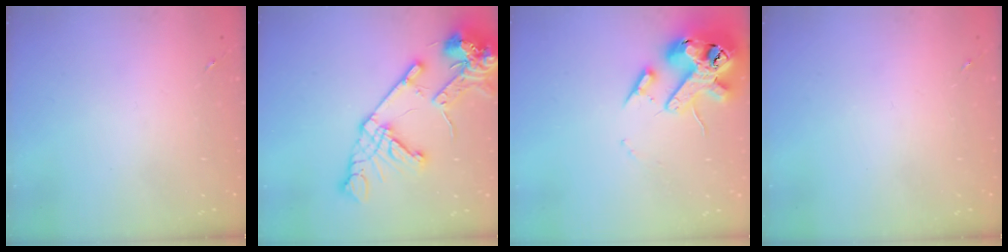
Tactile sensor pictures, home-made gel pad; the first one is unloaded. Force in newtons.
{"total": 20.8, "press": 20.7, "slide": 2.5}
{"total": 18.6, "press": 18.4, "slide": 2.8}
{"total": 0.0}